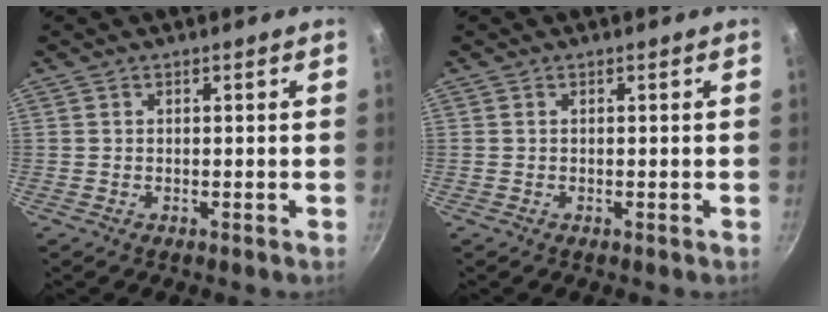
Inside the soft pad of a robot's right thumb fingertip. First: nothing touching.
{"total": 0.0}